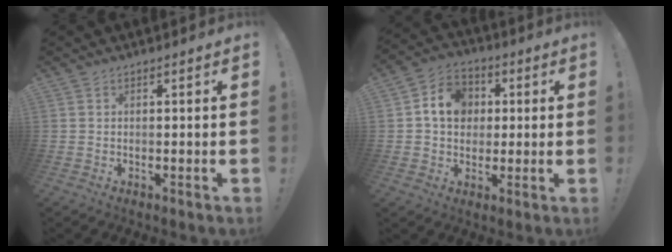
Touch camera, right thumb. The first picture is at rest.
{"total": 11.4, "force": [2.3, 9.7, 5.6], "torque": [-0.070, 0.005, 0.048]}